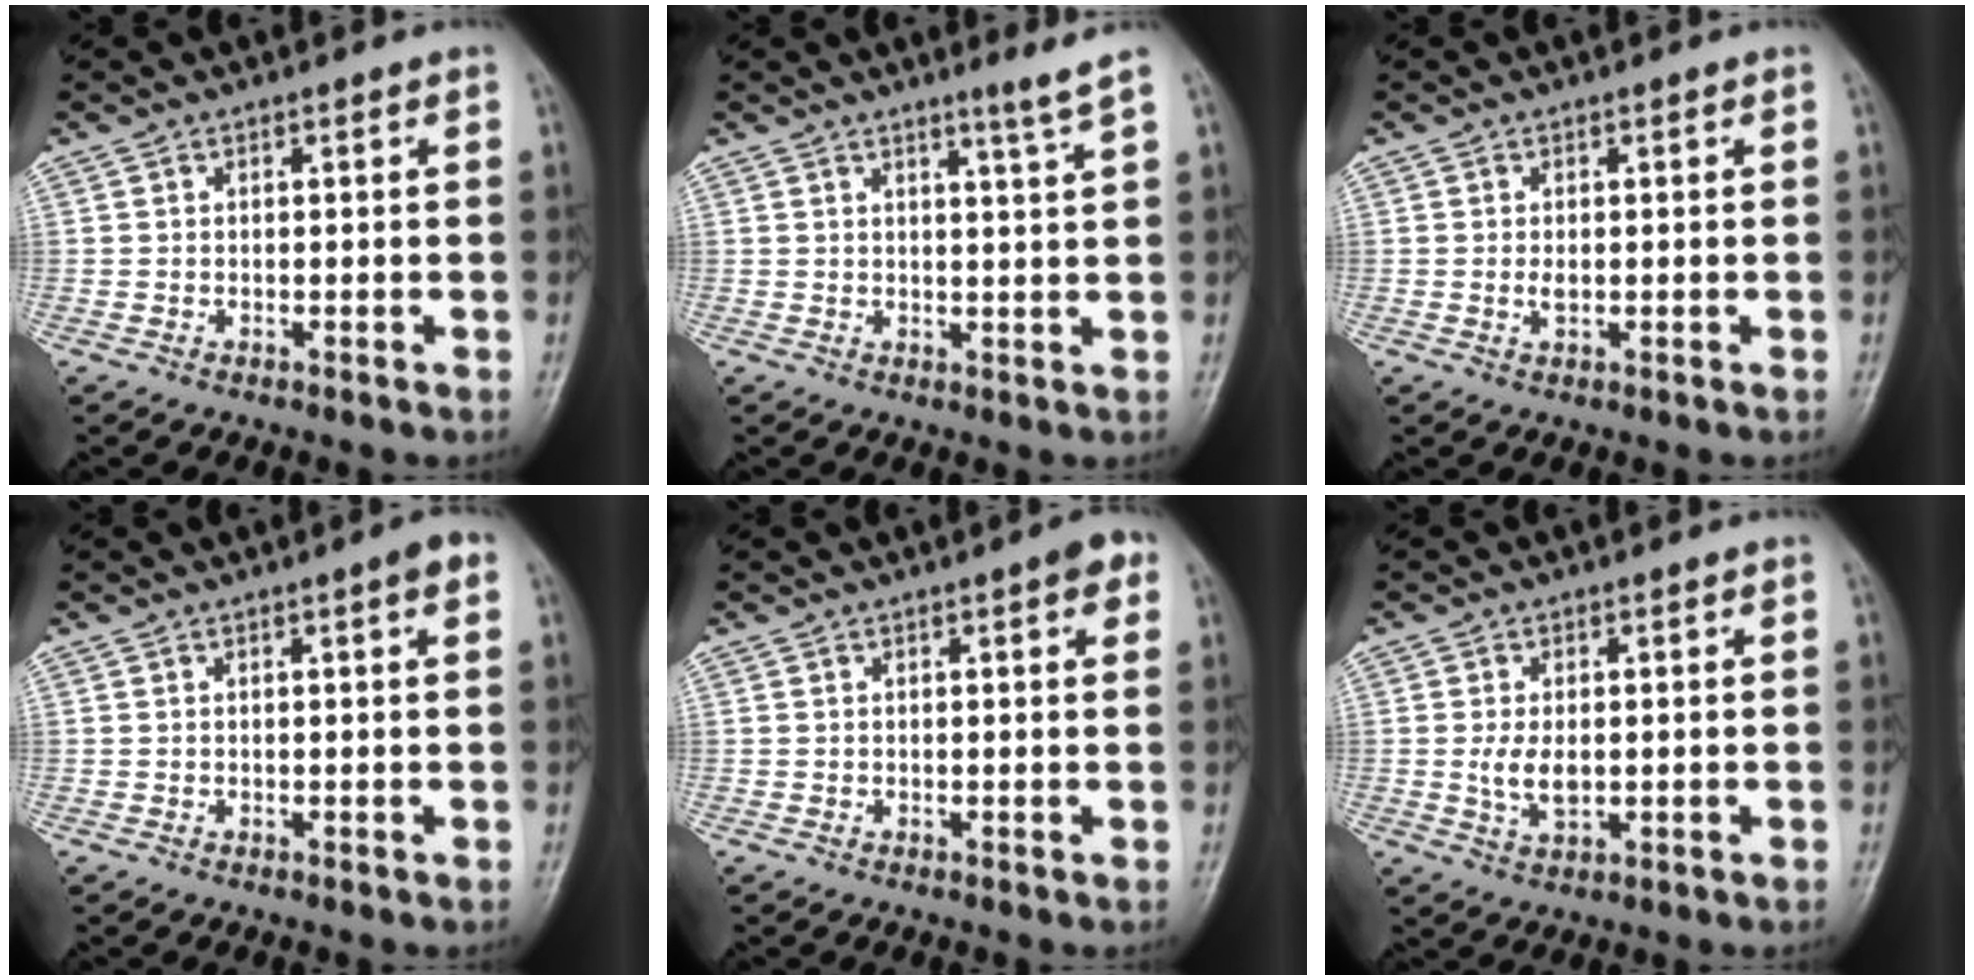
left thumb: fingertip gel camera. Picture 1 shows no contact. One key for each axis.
{"total": 3.3, "fx": 2.4, "fy": -1.0, "fz": 2.1, "tx": -0.032, "ty": -0.026, "tz": 0.040}
{"total": 1.3, "fx": 0.1, "fy": 0.8, "fz": 1.0, "tx": -0.014, "ty": -0.003, "tz": 0.002}
{"total": 1.9, "fx": 0.9, "fy": 0.3, "fz": 1.7, "tx": -0.023, "ty": 0.003, "tz": 0.010}
{"total": 2.9, "fx": 1.3, "fy": 0.9, "fz": 2.5, "tx": -0.023, "ty": 0.002, "tz": 0.013}
{"total": 4.3, "fx": 0.0, "fy": 2.5, "fz": 3.5, "tx": -0.064, "ty": -0.009, "tz": 0.005}